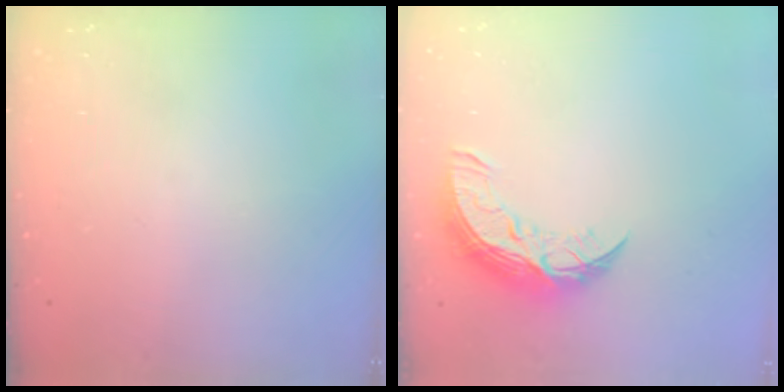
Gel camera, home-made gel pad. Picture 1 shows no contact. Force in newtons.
{"total": 10.0, "press": 10.0, "slide": 0.6}